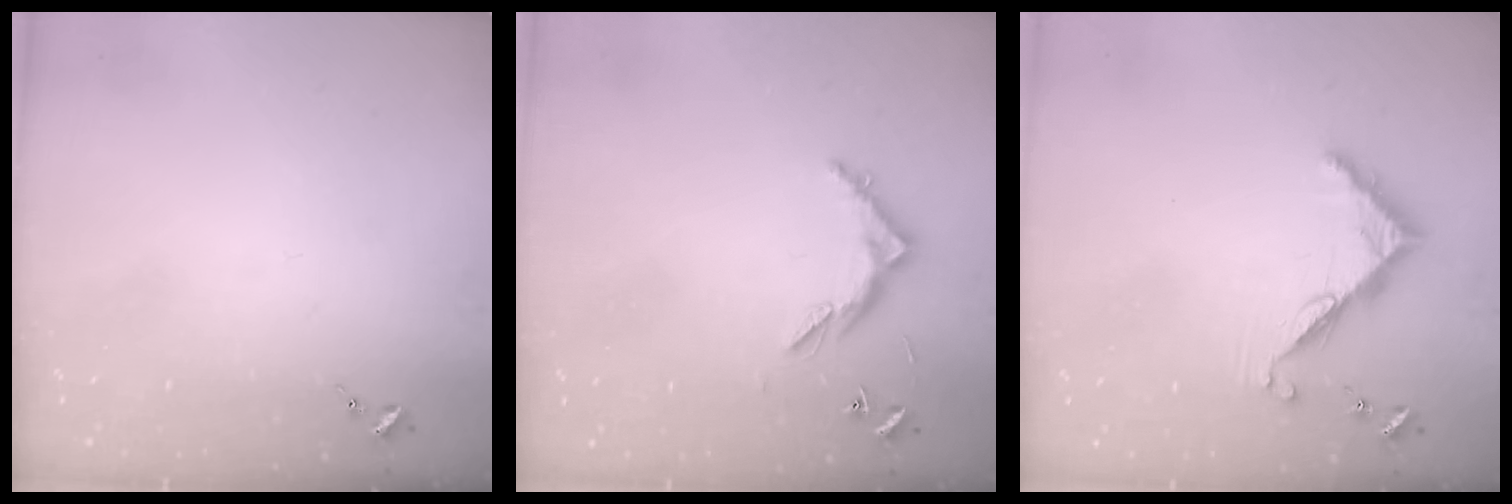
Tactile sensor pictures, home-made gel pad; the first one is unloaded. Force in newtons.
{"total": 6.1, "press": 6.1, "slide": 0.4}
{"total": 7.7, "press": 7.7, "slide": 0.2}